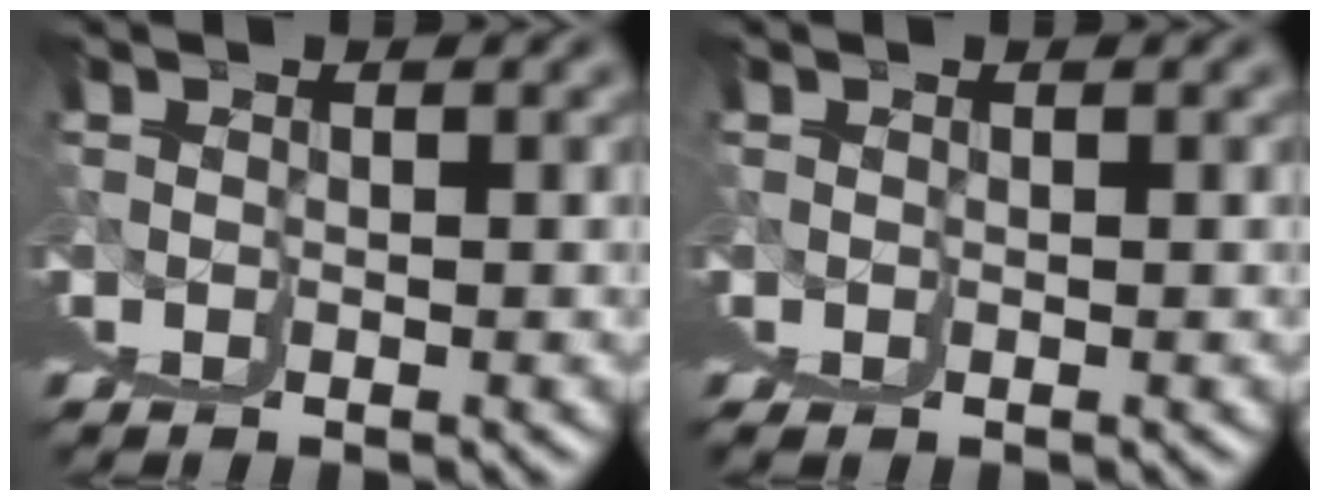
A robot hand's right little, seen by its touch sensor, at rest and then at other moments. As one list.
[{"total": 1.0, "force": [-0.3, 0.9, 0.5], "torque": [-0.014, -0.004, -0.003]}]